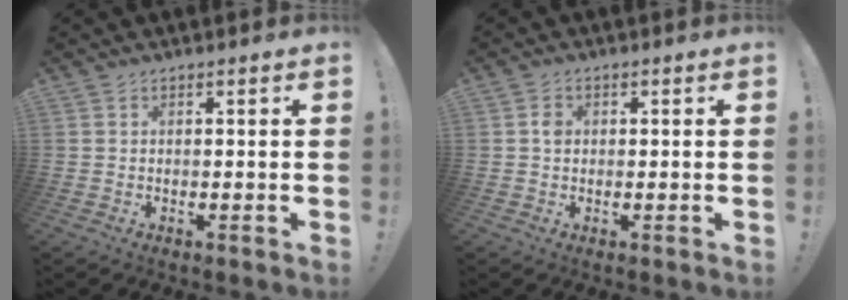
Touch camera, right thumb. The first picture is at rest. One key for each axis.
{"total": 2.0, "fx": 0.0, "fy": 1.7, "fz": 1.2, "tx": -0.021, "ty": 0.007, "tz": -0.002}